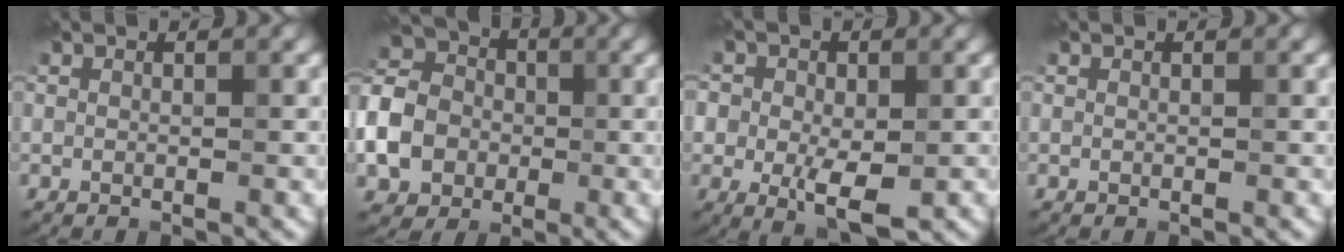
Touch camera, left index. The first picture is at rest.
{"total": 8.9, "force": [-2.3, 7.2, 4.7], "torque": [-0.123, -0.007, -0.053]}
{"total": 5.5, "force": [-0.9, 3.9, 3.8], "torque": [-0.065, -0.016, -0.009]}
{"total": 0.0}